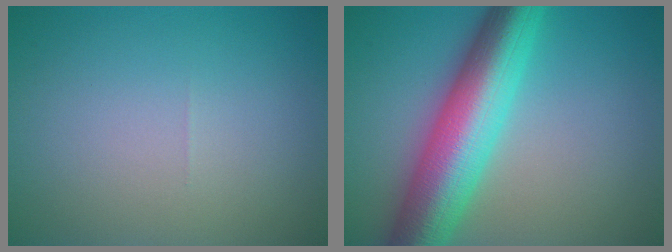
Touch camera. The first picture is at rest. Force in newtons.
{"total": 10.3, "press": 10.3, "slide": 0.2}